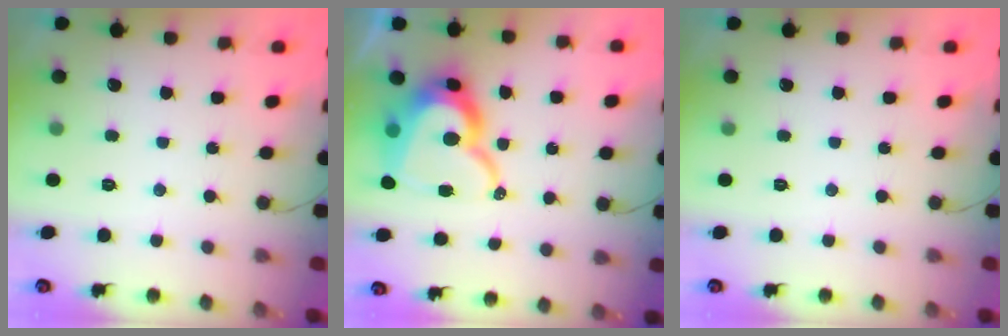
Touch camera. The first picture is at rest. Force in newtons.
{"total": 18.6, "press": 18.6, "slide": 1.7}
{"total": 0.0}